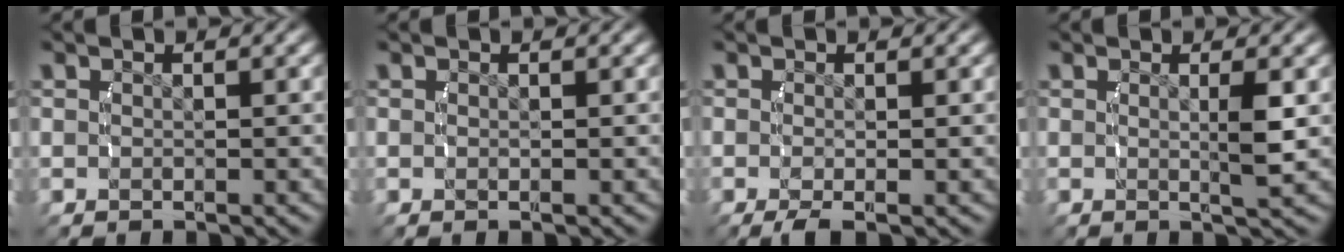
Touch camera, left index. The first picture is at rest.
{"total": 0.0}
{"total": 1.6, "force": [-1.1, 0.3, 1.1], "torque": [-0.023, -0.012, -0.013]}
{"total": 1.9, "force": [0.2, -0.5, 1.8], "torque": [-0.032, -0.012, 0.005]}